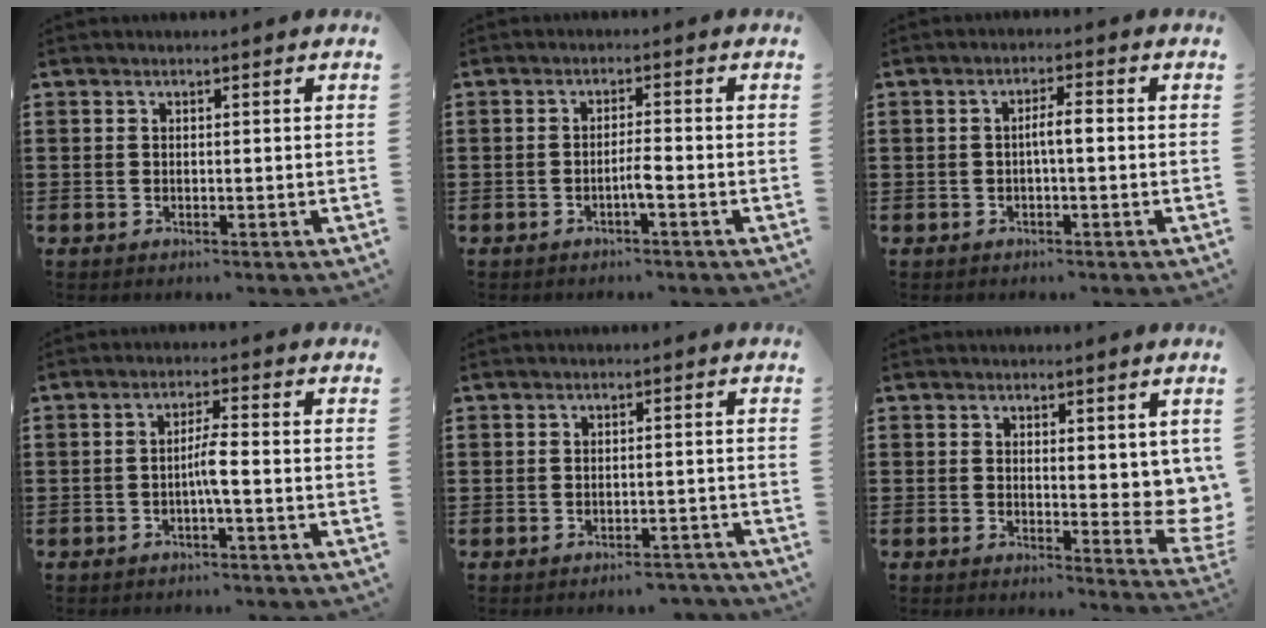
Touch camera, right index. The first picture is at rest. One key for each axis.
{"total": 2.4, "fx": -1.2, "fy": 0.1, "fz": 2.0, "tx": -0.036, "ty": 0.000, "tz": -0.023}
{"total": 2.6, "fx": -0.4, "fy": 0.4, "fz": 2.6, "tx": -0.048, "ty": 0.003, "tz": -0.009}
{"total": 3.2, "fx": -1.1, "fy": 0.0, "fz": 3.0, "tx": -0.062, "ty": -0.003, "tz": -0.025}
{"total": 2.4, "fx": -2.3, "fy": 0.4, "fz": 0.0, "tx": -0.008, "ty": 0.001, "tz": -0.051}
{"total": 3.8, "fx": 2.4, "fy": 2.0, "fz": 2.2, "tx": -0.028, "ty": -0.014, "tz": 0.041}